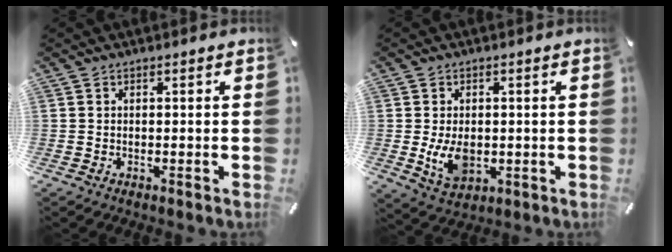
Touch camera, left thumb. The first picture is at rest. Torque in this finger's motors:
{"motor_torque": [1.34, 1.55, 0.87, 0.09, 0.25]}